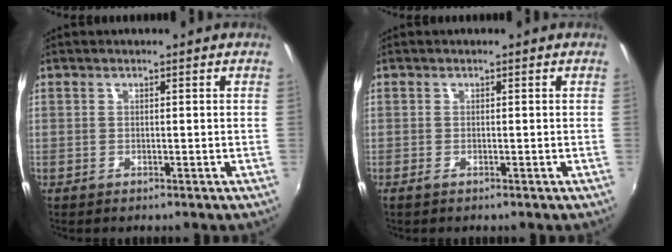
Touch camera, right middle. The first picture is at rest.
{"total": 0.8, "force": [-0.5, 0.0, 0.7], "torque": [-0.013, -0.003, -0.010]}